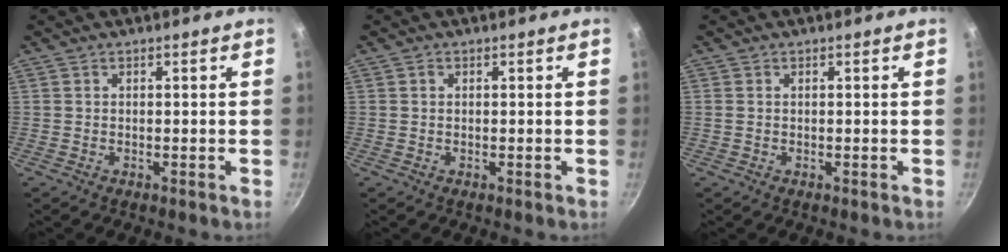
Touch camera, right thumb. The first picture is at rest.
{"total": 0.6, "force": [0.1, 0.5, 0.3], "torque": [-0.007, 0.002, 0.001]}
{"total": 0.6, "force": [0.1, 0.3, 0.5], "torque": [-0.010, 0.002, 0.001]}